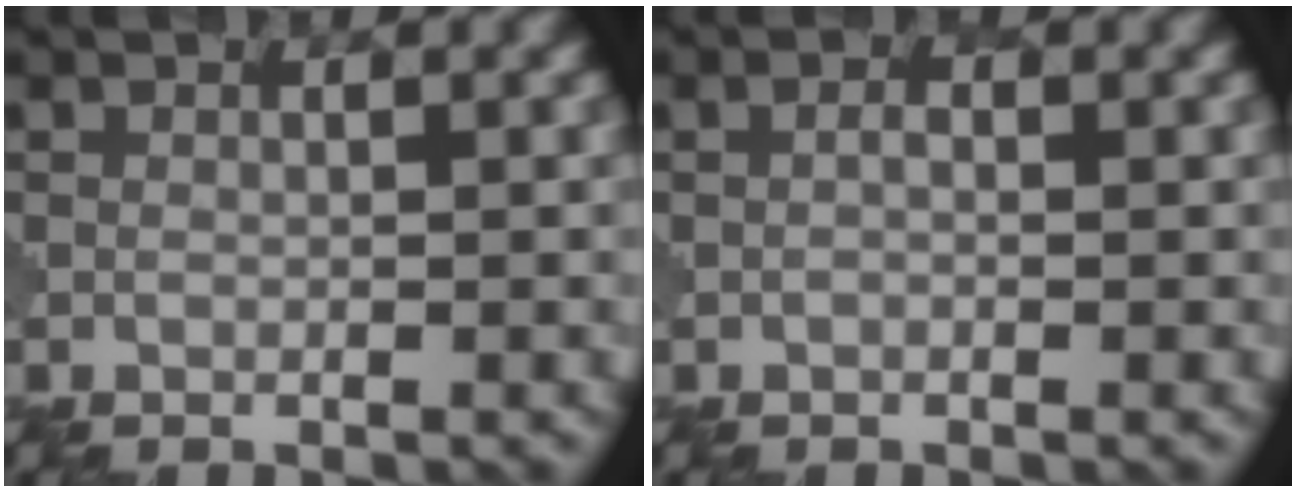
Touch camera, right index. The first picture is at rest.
{"total": 0.9, "force": [-0.1, 0.5, 0.7], "torque": [-0.016, 0.001, -0.002]}